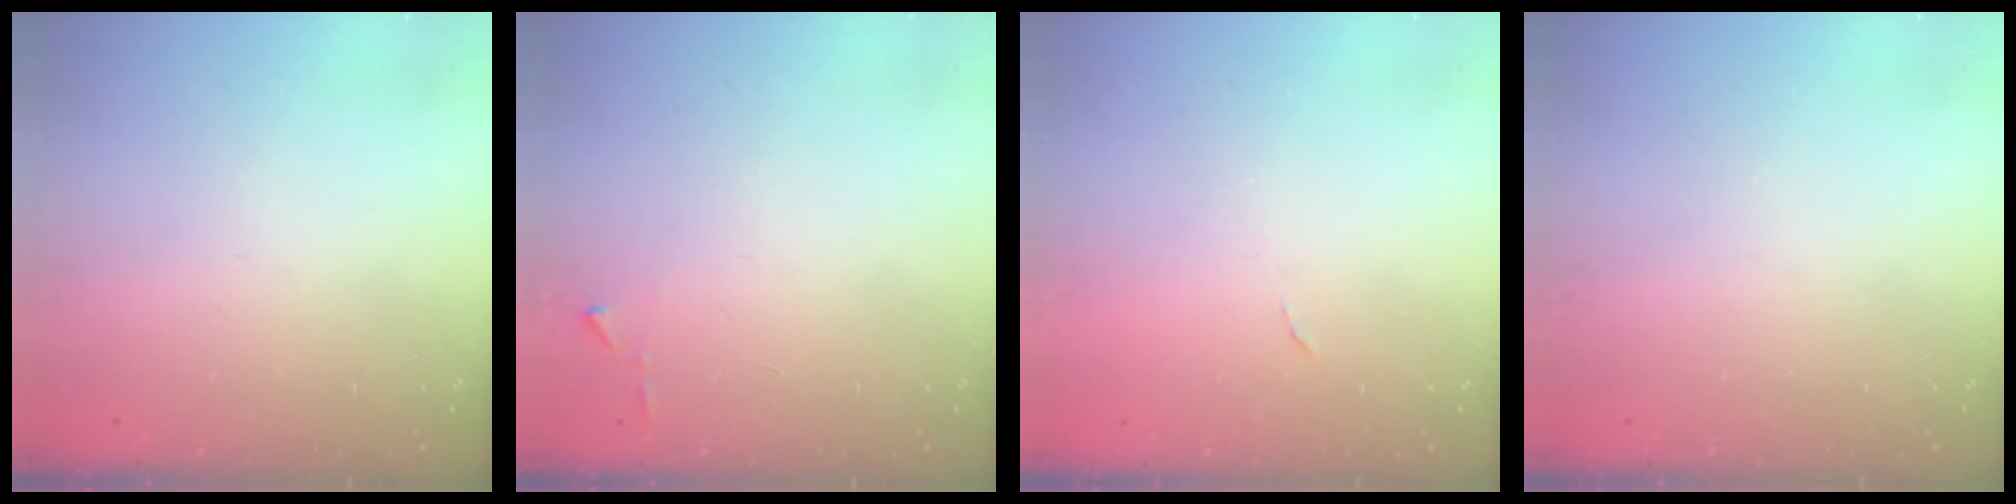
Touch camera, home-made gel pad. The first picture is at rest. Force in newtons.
{"total": 3.2, "press": 3.2, "slide": 0.4}
{"total": 3.8, "press": 3.8, "slide": 0.2}
{"total": 0.0}